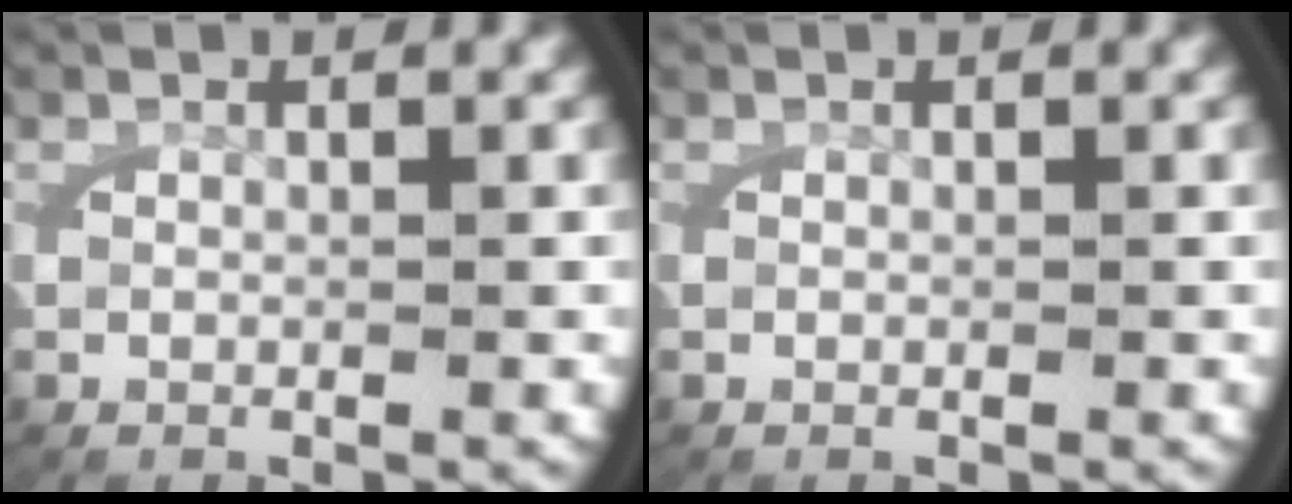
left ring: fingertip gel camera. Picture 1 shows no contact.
{"total": 0.0}